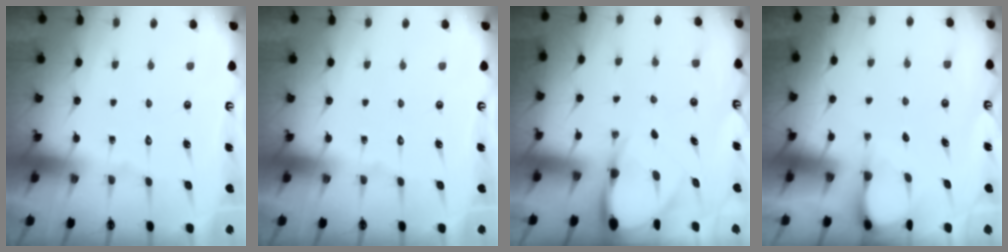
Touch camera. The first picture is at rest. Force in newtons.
{"total": 0.0}
{"total": 4.6, "press": 4.6, "slide": 0.4}
{"total": 4.2, "press": 4.2, "slide": 0.4}